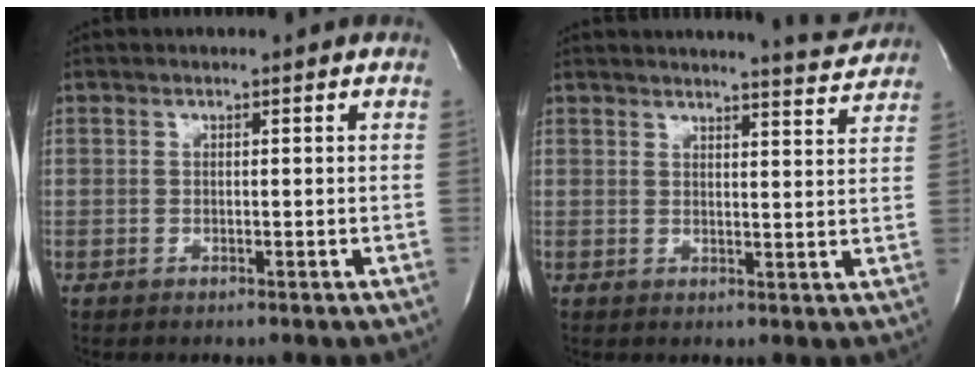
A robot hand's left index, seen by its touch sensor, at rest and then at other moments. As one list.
[{"total": 5.9, "force": [5.9, -0.2, 0.6], "torque": [-0.014, -0.024, 0.062]}]